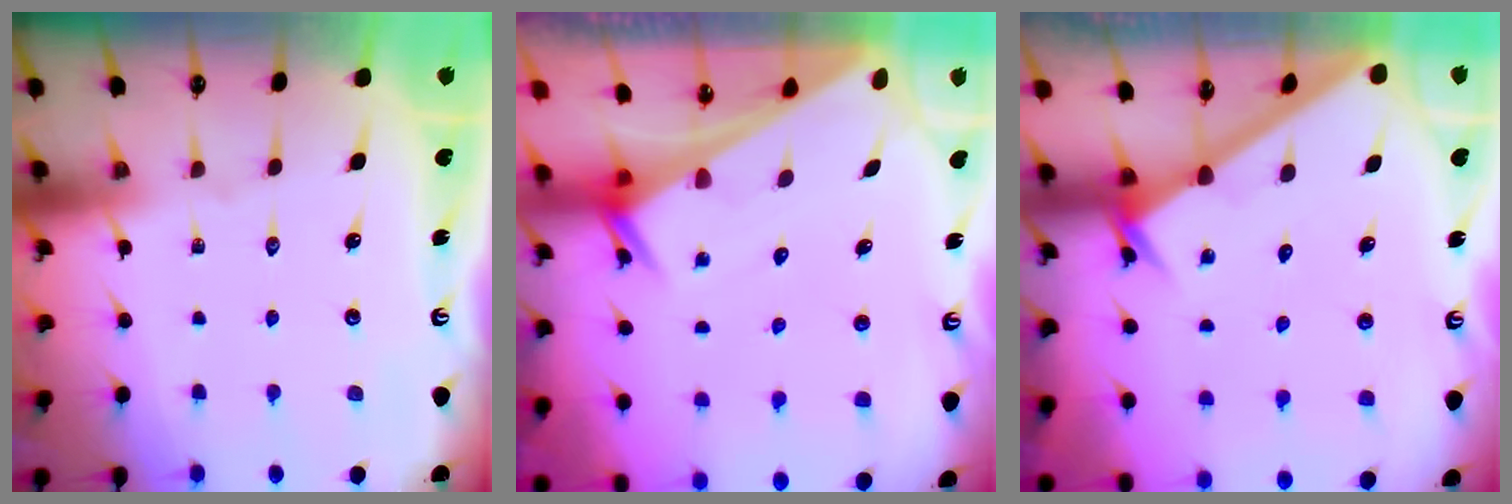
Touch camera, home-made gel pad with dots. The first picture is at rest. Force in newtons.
{"total": 2.5, "press": 2.5, "slide": 0.1}
{"total": 2.6, "press": 2.6, "slide": 0.1}